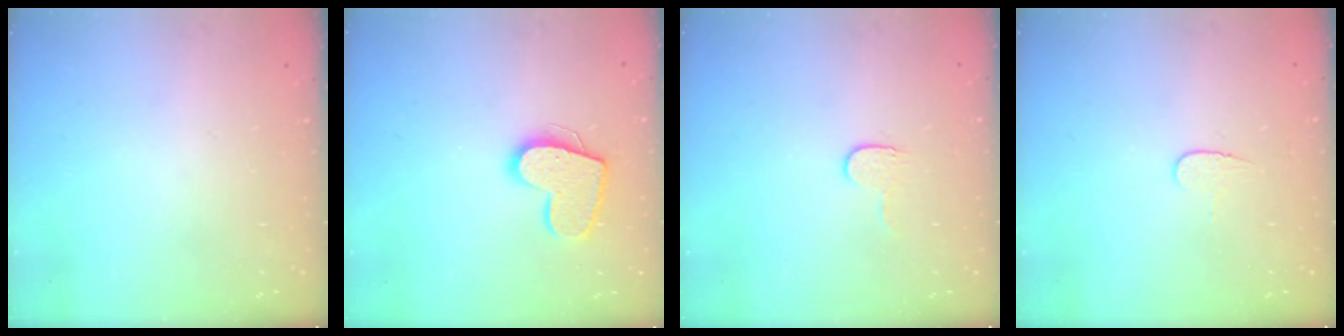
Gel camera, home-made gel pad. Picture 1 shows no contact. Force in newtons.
{"total": 13.5, "press": 13.5, "slide": 0.9}
{"total": 3.6, "press": 3.6, "slide": 0.3}
{"total": 3.8, "press": 3.8, "slide": 0.4}